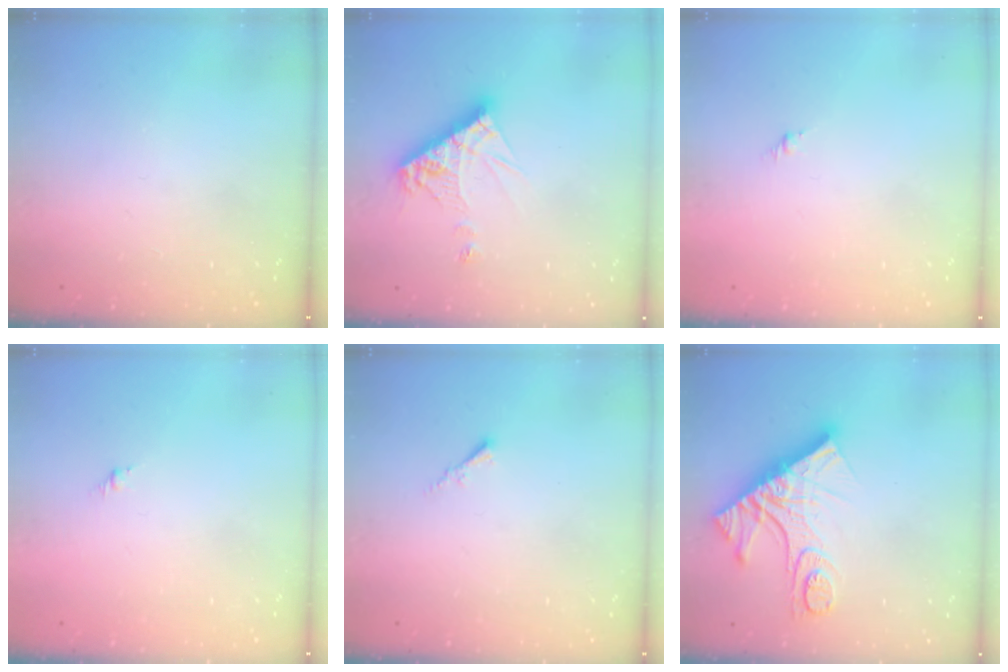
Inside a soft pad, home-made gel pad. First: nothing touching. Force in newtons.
{"total": 11.7, "press": 11.6, "slide": 1.1}
{"total": 1.3, "press": 1.2, "slide": 0.5}
{"total": 1.3, "press": 1.2, "slide": 0.5}
{"total": 0.5, "press": 0.4, "slide": 0.3}
{"total": 15.7, "press": 15.6, "slide": 1.6}